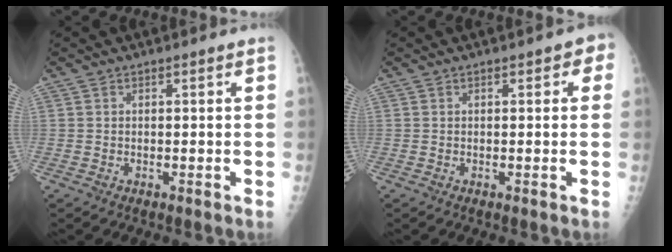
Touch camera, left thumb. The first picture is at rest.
{"total": 2.2, "force": [0.7, 1.2, 1.7], "torque": [-0.004, 0.003, 0.002]}